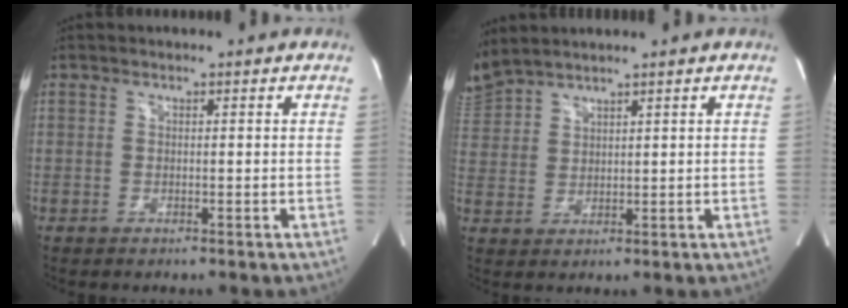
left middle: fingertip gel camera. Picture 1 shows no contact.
{"total": 5.7, "force": [5.5, 0.4, 1.4], "torque": [-0.045, 0.023, 0.118]}